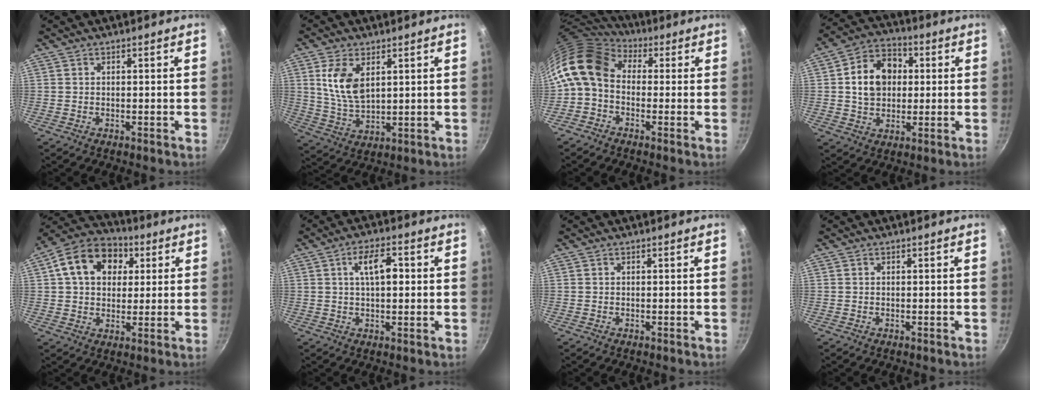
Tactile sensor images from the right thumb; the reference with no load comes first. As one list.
[{"total": 9.3, "force": [3.1, 5.2, 7.0], "torque": [-0.132, -0.023, 0.068]}, {"total": 11.4, "force": [0.4, 8.6, 7.4], "torque": [-0.134, 0.028, -0.018]}, {"total": 12.2, "force": [1.6, 9.5, 7.4], "torque": [-0.095, 0.020, 0.018]}, {"total": 15.1, "force": [4.5, 11.2, 9.0], "torque": [-0.131, 0.018, 0.060]}, {"total": 7.2, "force": [1.3, 3.2, 6.3], "torque": [-0.096, 0.009, 0.017]}, {"total": 0.0}, {"total": 0.0}]